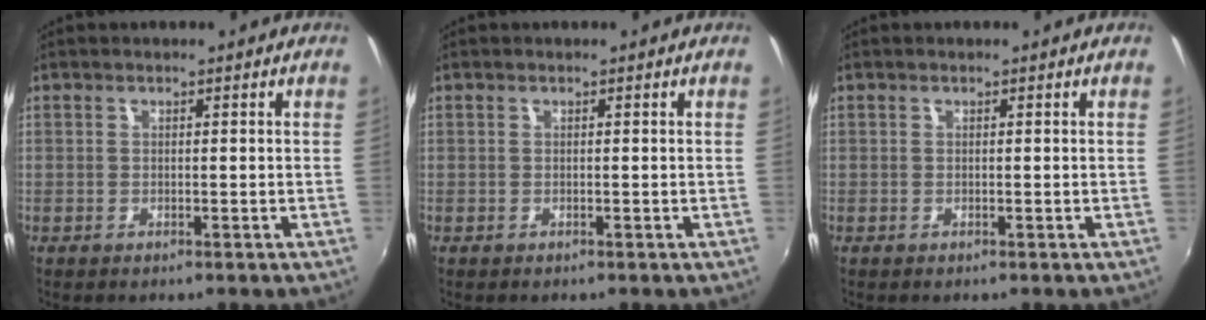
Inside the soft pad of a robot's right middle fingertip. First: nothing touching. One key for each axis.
{"total": 0.0}
{"total": 0.0}